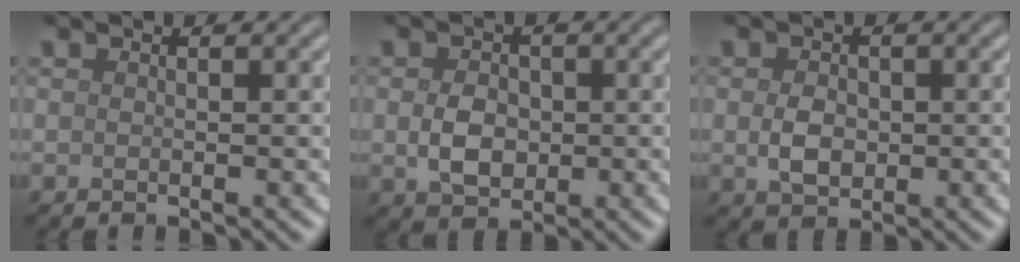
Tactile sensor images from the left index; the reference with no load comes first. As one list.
[{"total": 3.4, "force": [-0.2, 2.6, 2.3], "torque": [-0.045, -0.002, -0.007]}, {"total": 2.7, "force": [-0.1, 2.0, 1.8], "torque": [-0.036, -0.002, -0.003]}]